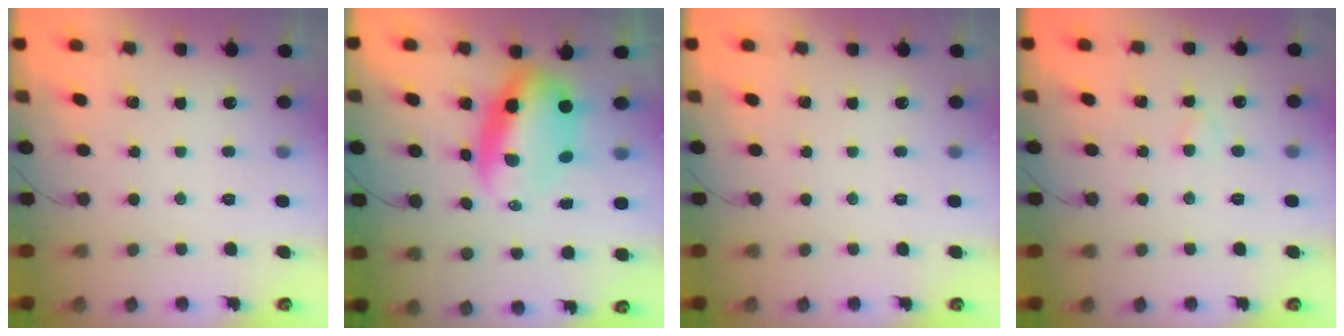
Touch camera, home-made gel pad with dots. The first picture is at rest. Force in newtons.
{"total": 9.3, "press": 9.0, "slide": 2.5}
{"total": 0.0}
{"total": 1.9, "press": 1.7, "slide": 0.9}